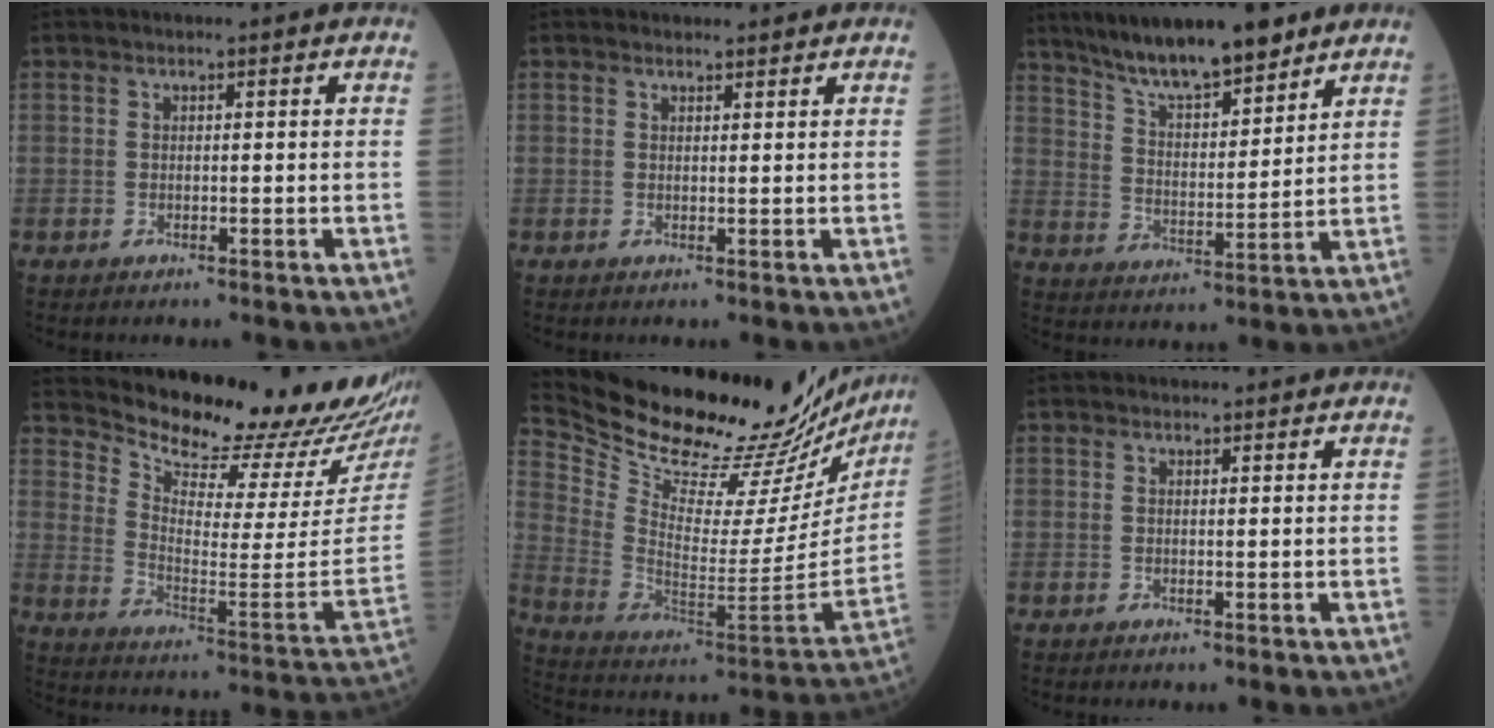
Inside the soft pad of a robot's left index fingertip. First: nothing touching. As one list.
[{"total": 1.8, "force": [1.8, 0.4, 0.1], "torque": [-0.007, 0.005, 0.027]}, {"total": 13.8, "force": [11.3, 2.5, 7.4], "torque": [-0.126, 0.007, 0.197]}, {"total": 20.9, "force": [19.5, 0.9, 7.3], "torque": [-0.136, -0.119, 0.264]}, {"total": 32.9, "force": [29.8, 4.8, 13.2], "torque": [-0.235, -0.113, 0.416]}, {"total": 1.6, "force": [1.6, 0.3, 0.3], "torque": [-0.010, 0.008, 0.021]}]